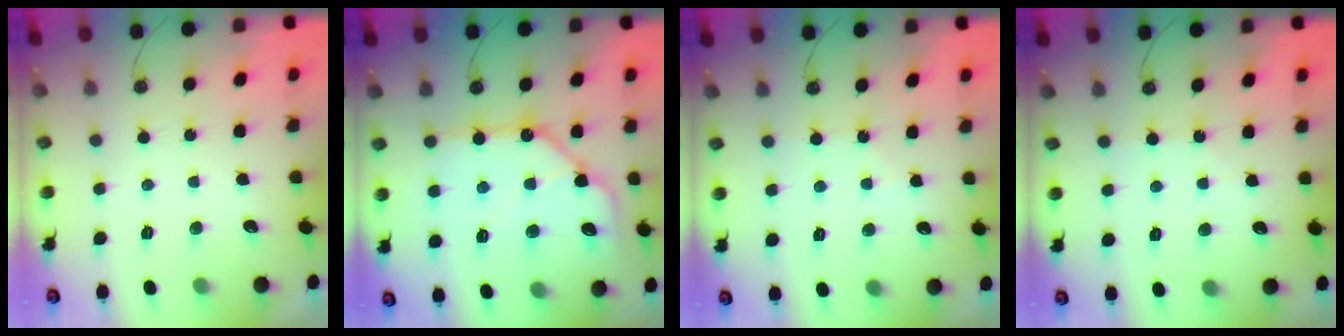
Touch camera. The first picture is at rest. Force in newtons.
{"total": 15.0, "press": 14.9, "slide": 1.7}
{"total": 2.8, "press": 2.8, "slide": 0.6}
{"total": 1.0, "press": 1.0, "slide": 0.2}